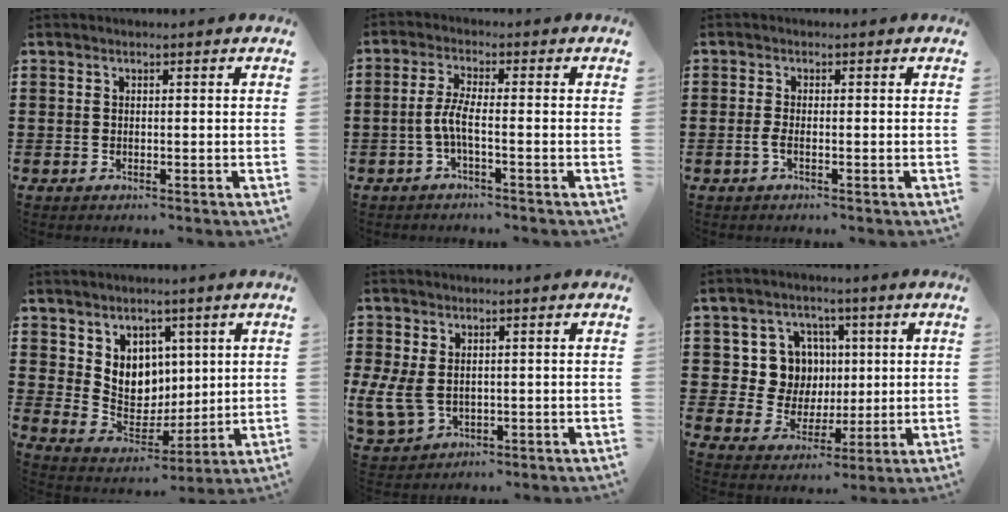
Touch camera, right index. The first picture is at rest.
{"total": 3.9, "force": [-1.4, 0.5, 3.6], "torque": [-0.087, -0.007, -0.034]}
{"total": 1.5, "force": [-0.7, 0.2, 1.3], "torque": [-0.033, -0.006, -0.014]}
{"total": 6.9, "force": [3.4, 5.9, 1.0], "torque": [-0.034, -0.025, 0.064]}
{"total": 4.9, "force": [0.3, 3.9, 3.1], "torque": [-0.095, 0.000, 0.003]}
{"total": 8.6, "force": [1.8, 8.0, 2.6], "torque": [-0.077, 0.011, 0.040]}